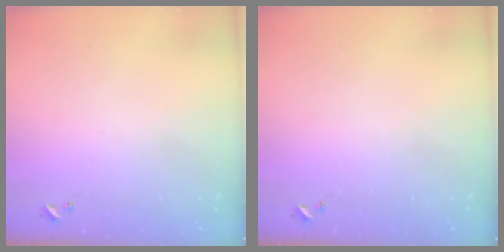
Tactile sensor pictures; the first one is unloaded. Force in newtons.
{"total": 0.0}